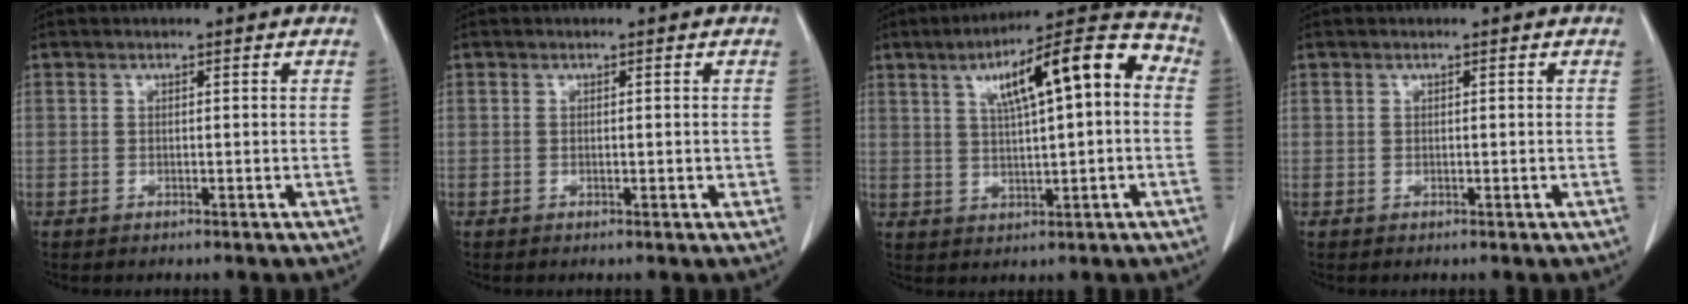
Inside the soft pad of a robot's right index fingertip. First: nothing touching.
{"total": 1.0, "force": [0.0, 0.5, 0.8], "torque": [-0.010, 0.001, 0.003]}
{"total": 14.1, "force": [3.2, 2.8, 13.5], "torque": [-0.197, 0.043, 0.045]}
{"total": 0.0}